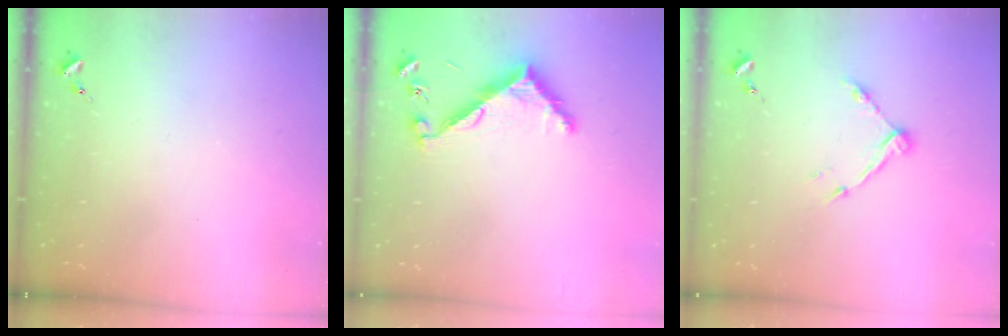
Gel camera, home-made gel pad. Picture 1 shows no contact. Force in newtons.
{"total": 8.0, "press": 7.9, "slide": 0.4}
{"total": 8.7, "press": 8.7, "slide": 0.5}